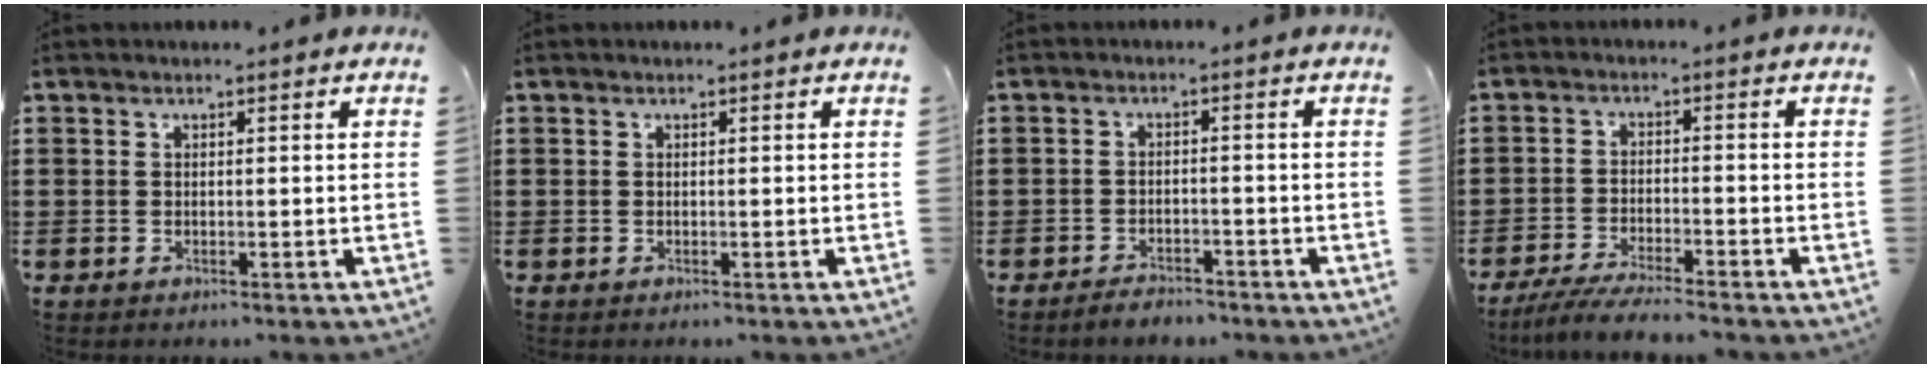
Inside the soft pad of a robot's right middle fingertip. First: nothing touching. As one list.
[{"total": 0.0}, {"total": 2.4, "force": [-2.3, 0.4, 0.2], "torque": [-0.010, 0.001, -0.048]}, {"total": 4.7, "force": [-4.3, 0.0, 1.7], "torque": [-0.043, -0.013, -0.086]}]